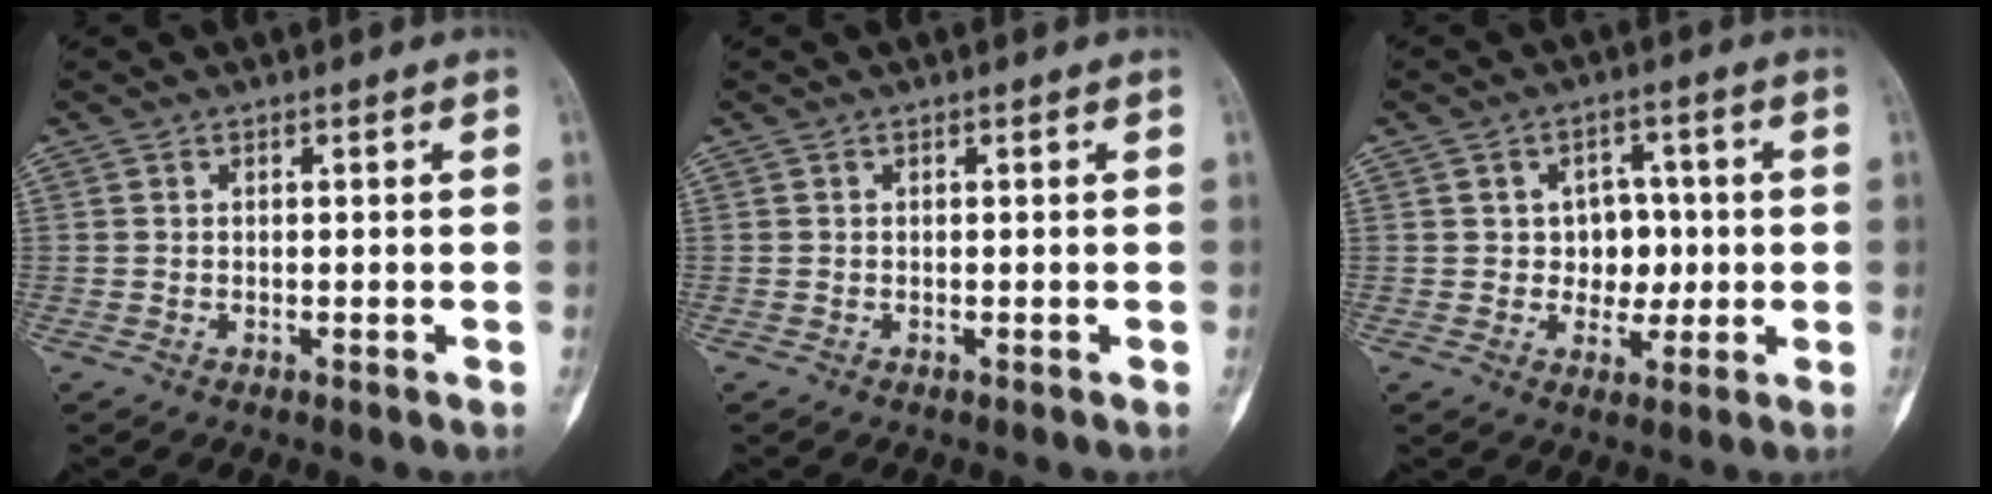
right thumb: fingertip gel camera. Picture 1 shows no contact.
{"total": 0.0}
{"total": 6.3, "force": [0.2, 5.1, 3.6], "torque": [-0.003, 0.005, 0.003]}